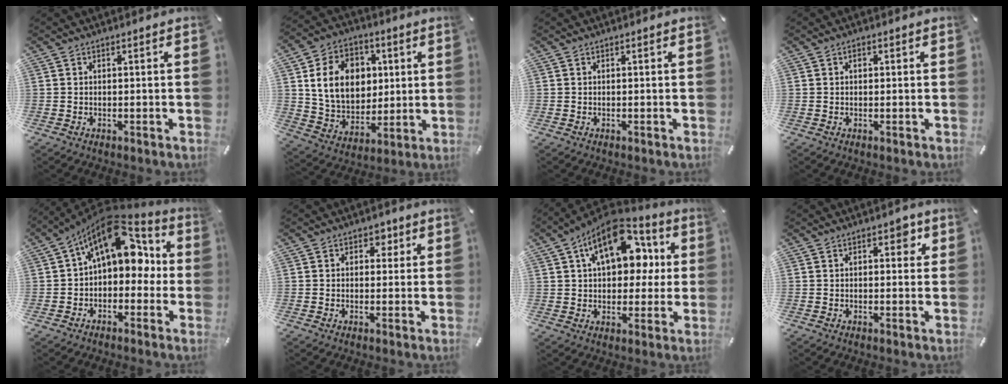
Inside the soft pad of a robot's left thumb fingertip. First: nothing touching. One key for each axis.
{"total": 14.5, "fx": 3.3, "fy": 12.1, "fz": 7.4, "tx": -0.149, "ty": 0.003, "tz": 0.064}
{"total": 0.0}
{"total": 1.1, "fx": 0.2, "fy": 0.9, "fz": 0.6, "tx": -0.014, "ty": 0.006, "tz": 0.003}
{"total": 16.0, "fx": 6.5, "fy": 9.6, "fz": 11.0, "tx": -0.155, "ty": -0.032, "tz": 0.112}
{"total": 3.3, "fx": 0.8, "fy": 2.7, "fz": 1.7, "tx": -0.005, "ty": -0.003, "tz": 0.004}
{"total": 18.0, "fx": 7.0, "fy": 11.3, "fz": 12.0, "tx": -0.192, "ty": -0.023, "tz": 0.122}
{"total": 3.4, "fx": 1.0, "fy": 1.9, "fz": 2.6, "tx": -0.024, "ty": -0.002, "tz": 0.006}